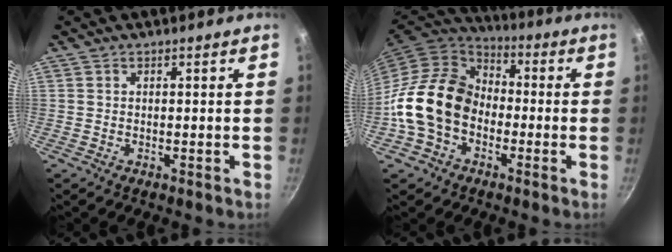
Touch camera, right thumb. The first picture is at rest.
{"total": 16.8, "force": [-3.4, 12.7, 10.4], "torque": [-0.155, 0.044, -0.079]}